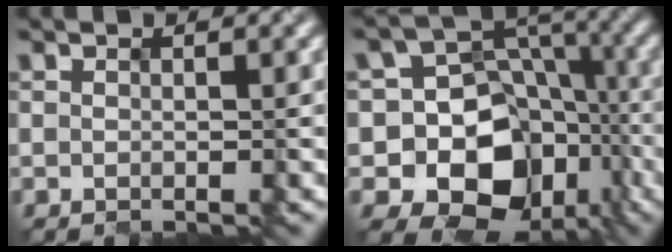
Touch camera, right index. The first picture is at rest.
{"total": 12.2, "force": [-4.6, 9.5, 6.1], "torque": [-0.084, 0.000, -0.084]}